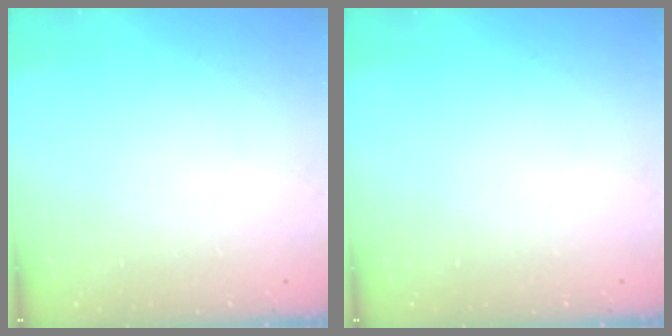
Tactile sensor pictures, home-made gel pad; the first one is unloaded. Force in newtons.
{"total": 0.0}